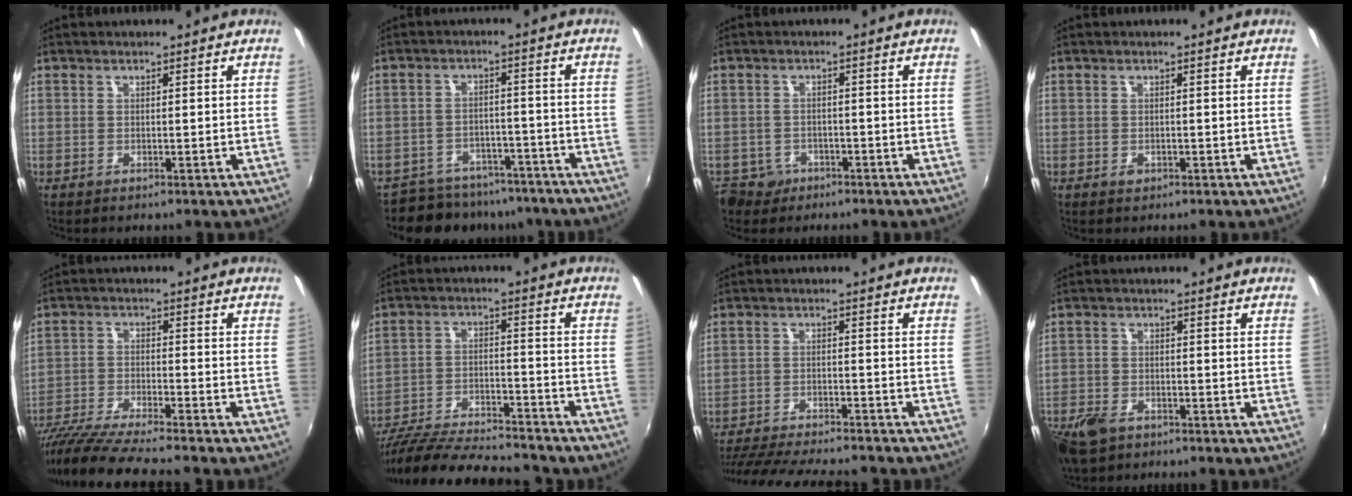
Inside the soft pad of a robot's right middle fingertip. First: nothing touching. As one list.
[{"total": 11.5, "force": [-9.7, 5.3, 3.1], "torque": [-0.073, 0.008, -0.131]}, {"total": 6.3, "force": [-3.3, 5.1, 1.5], "torque": [-0.056, 0.000, -0.051]}, {"total": 1.0, "force": [-0.5, 0.8, 0.4], "torque": [-0.005, -0.003, -0.008]}, {"total": 14.6, "force": [-12.8, 0.3, 7.0], "torque": [-0.152, -0.034, -0.229]}, {"total": 23.3, "force": [-20.0, 4.7, 11.0], "torque": [-0.208, -0.046, -0.309]}, {"total": 17.8, "force": [-15.7, 3.1, 7.9], "torque": [-0.158, -0.023, -0.237]}, {"total": 8.5, "force": [-5.7, 4.8, 4.1], "torque": [-0.116, -0.014, -0.107]}]